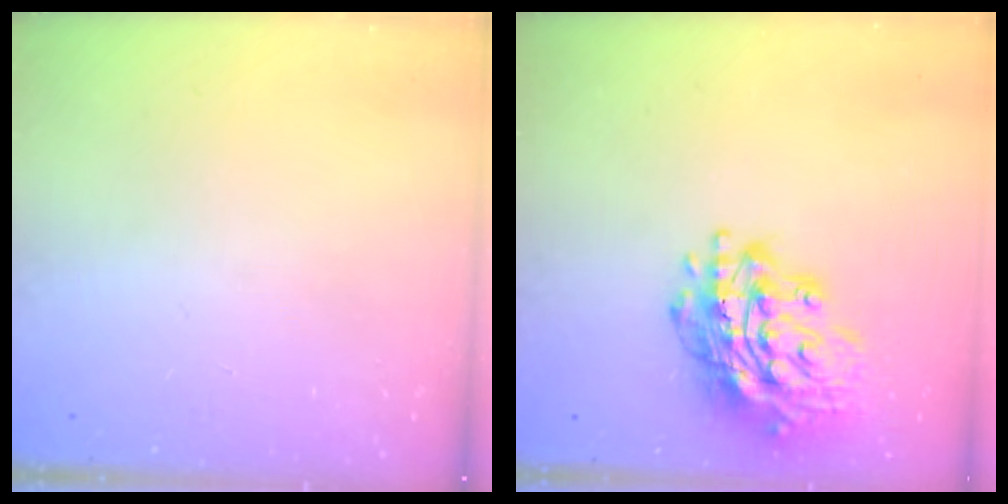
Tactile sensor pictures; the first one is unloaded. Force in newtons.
{"total": 19.1, "press": 19.0, "slide": 1.9}